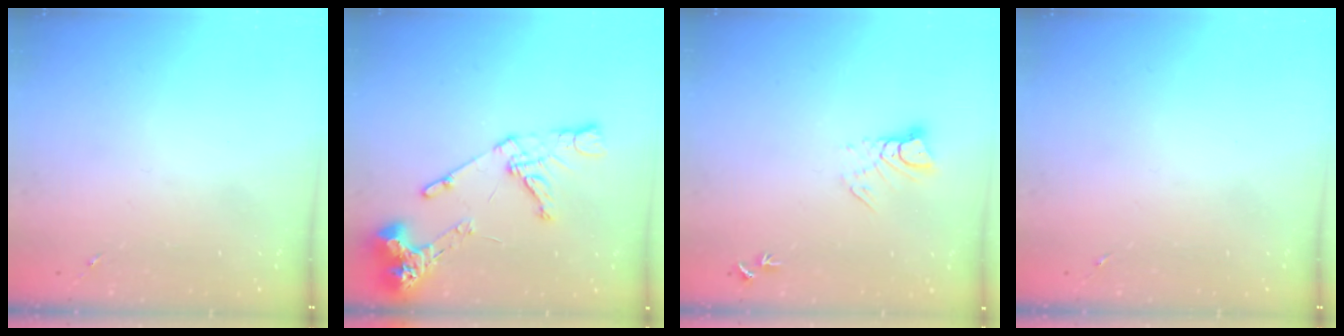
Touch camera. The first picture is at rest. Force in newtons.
{"total": 15.7, "press": 15.5, "slide": 1.9}
{"total": 5.5, "press": 5.5, "slide": 0.4}
{"total": 0.0}